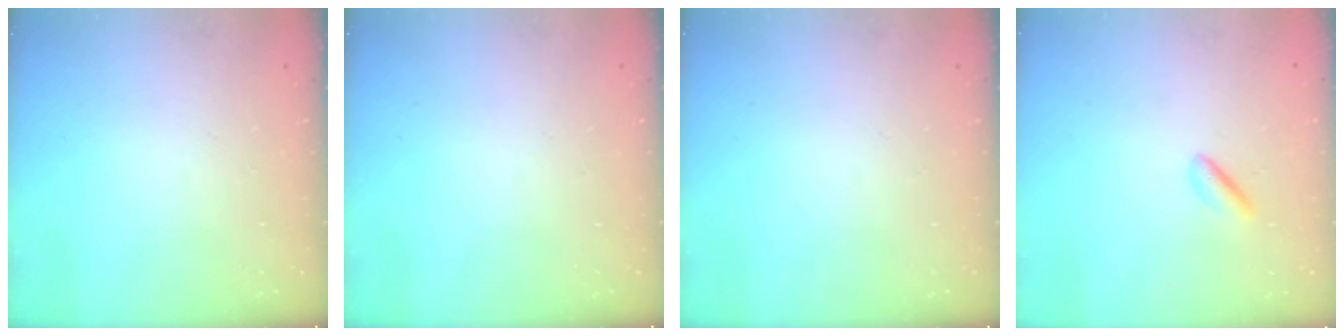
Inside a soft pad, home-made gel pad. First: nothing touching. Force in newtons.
{"total": 0.0}
{"total": 0.0}
{"total": 2.0, "press": 1.9, "slide": 0.7}